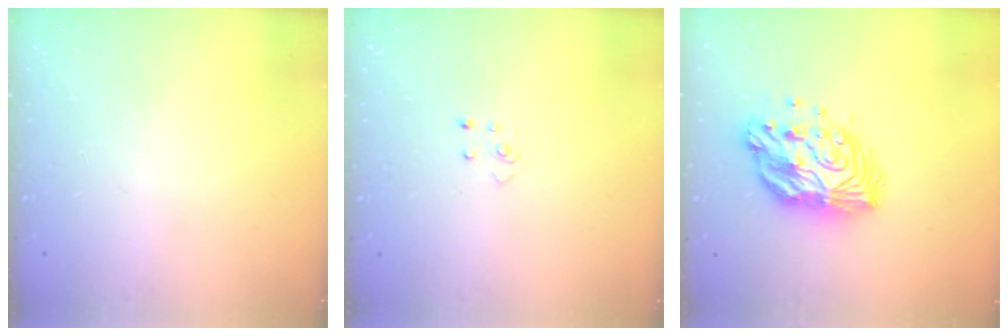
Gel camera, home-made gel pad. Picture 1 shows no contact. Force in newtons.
{"total": 2.6, "press": 2.6, "slide": 0.3}
{"total": 12.8, "press": 12.8, "slide": 0.9}